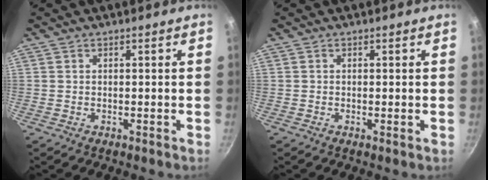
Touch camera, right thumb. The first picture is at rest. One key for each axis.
{"total": 0.6, "fx": -0.1, "fy": 0.1, "fz": 0.6, "tx": -0.015, "ty": -0.004, "tz": -0.003}